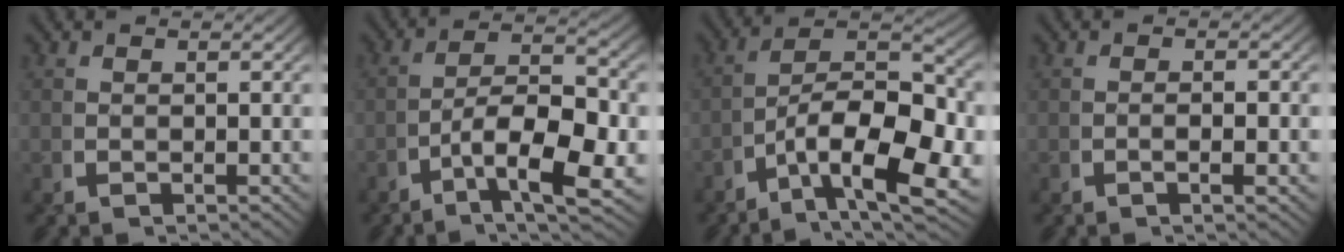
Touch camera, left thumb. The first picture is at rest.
{"total": 9.1, "force": [-1.9, 4.3, 7.8], "torque": [-0.132, -0.034, -0.021]}
{"total": 12.9, "force": [-2.1, 7.7, 10.1], "torque": [-0.169, -0.048, -0.019]}
{"total": 1.3, "force": [-0.3, 0.0, 1.3], "torque": [-0.022, 0.002, -0.008]}